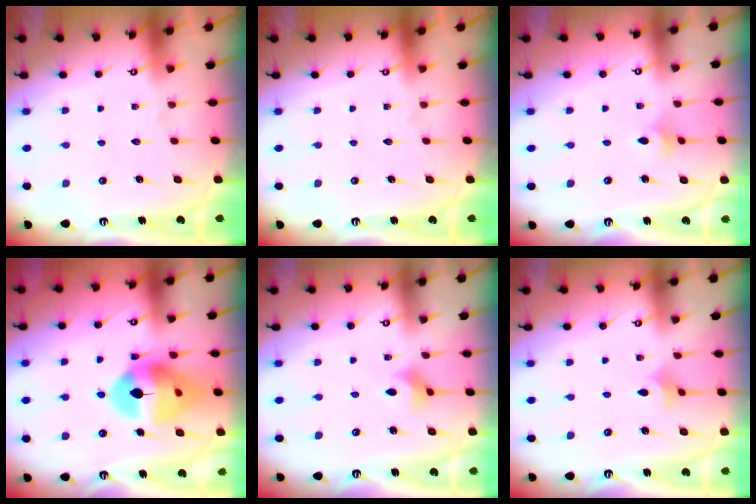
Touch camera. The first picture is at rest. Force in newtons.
{"total": 0.0}
{"total": 2.9, "press": 2.9, "slide": 0.6}
{"total": 15.7, "press": 15.6, "slide": 1.8}
{"total": 2.7, "press": 2.7, "slide": 0.5}
{"total": 2.4, "press": 2.4, "slide": 0.5}